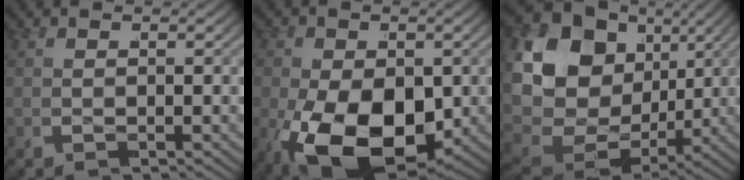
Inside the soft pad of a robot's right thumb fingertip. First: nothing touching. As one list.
[{"total": 13.8, "force": [-4.1, 8.7, 10.0], "torque": [-0.192, -0.056, -0.040]}, {"total": 20.4, "force": [2.1, 15.1, 13.6], "torque": [-0.294, -0.012, 0.032]}]